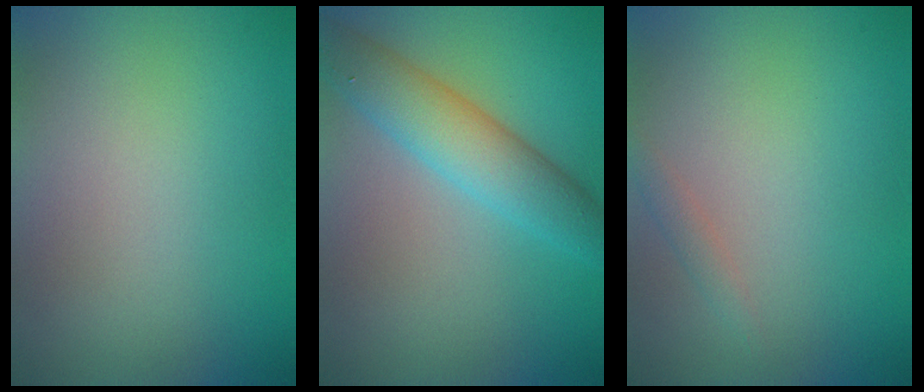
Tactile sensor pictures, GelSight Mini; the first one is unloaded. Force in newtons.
{"total": 5.3, "press": 5.3, "slide": 0.2}
{"total": 1.0, "press": 1.0, "slide": 0.0}